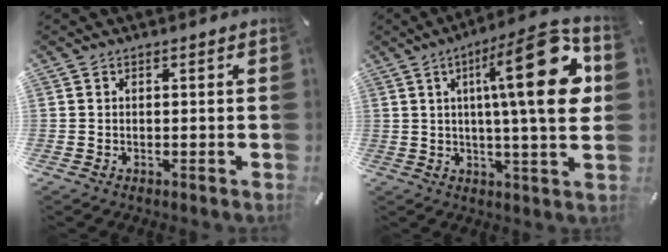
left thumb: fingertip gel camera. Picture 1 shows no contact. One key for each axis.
{"total": 24.0, "fx": 5.5, "fy": 5.2, "fz": 22.8, "tx": -0.331, "ty": -0.025, "tz": 0.070}